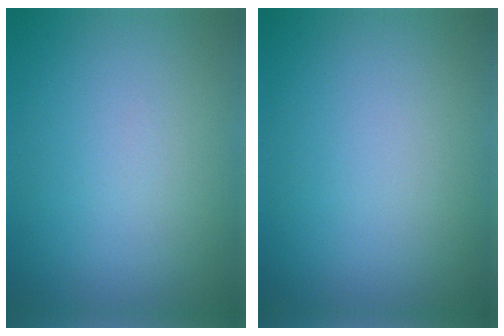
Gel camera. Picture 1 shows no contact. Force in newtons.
{"total": 0.0}